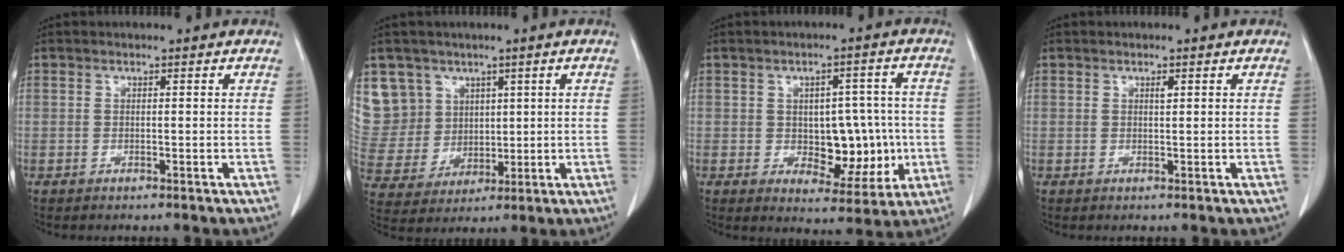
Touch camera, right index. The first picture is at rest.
{"total": 10.6, "force": [5.4, 9.1, 0.6], "torque": [-0.030, 0.036, 0.127]}
{"total": 9.1, "force": [-1.0, 5.2, 7.5], "torque": [-0.086, 0.016, -0.002]}
{"total": 0.7, "force": [0.3, 0.1, 0.6], "torque": [-0.014, -0.002, 0.006]}